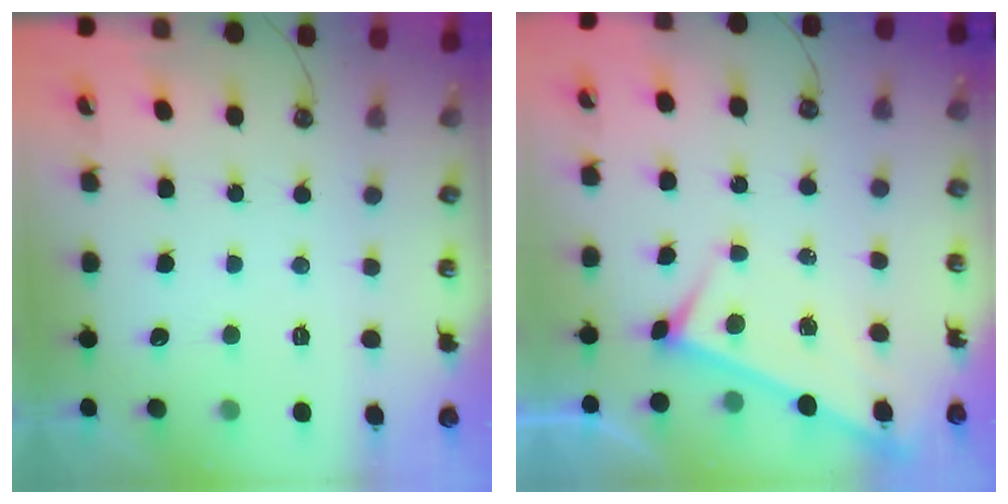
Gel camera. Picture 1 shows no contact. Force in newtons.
{"total": 3.0, "press": 3.0, "slide": 0.2}